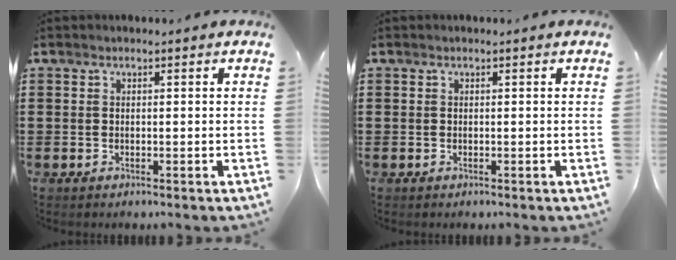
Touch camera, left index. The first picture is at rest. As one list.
[{"total": 0.0}]